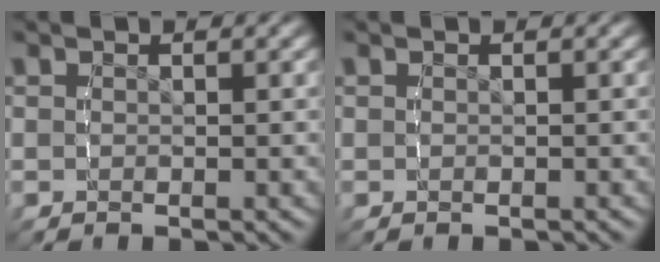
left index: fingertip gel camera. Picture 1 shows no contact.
{"total": 0.0}